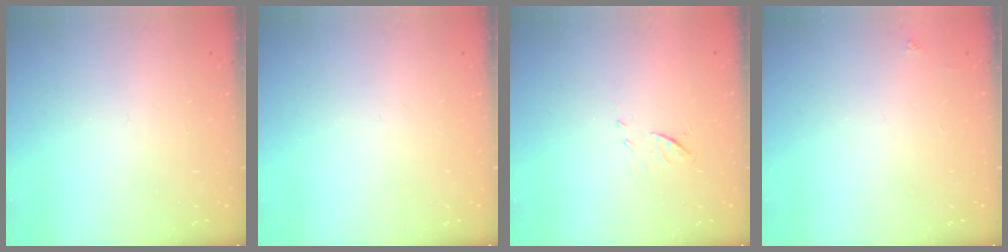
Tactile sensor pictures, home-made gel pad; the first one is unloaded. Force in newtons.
{"total": 0.0}
{"total": 5.8, "press": 5.8, "slide": 0.5}
{"total": 2.0, "press": 2.0, "slide": 0.3}